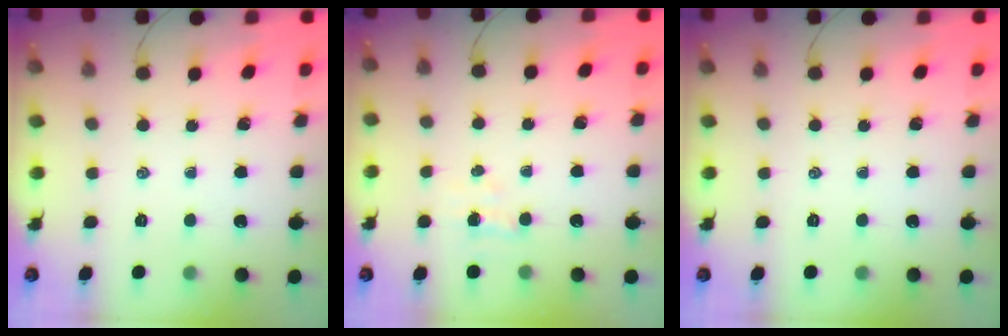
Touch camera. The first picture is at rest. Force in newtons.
{"total": 2.5, "press": 2.3, "slide": 0.8}
{"total": 0.0}